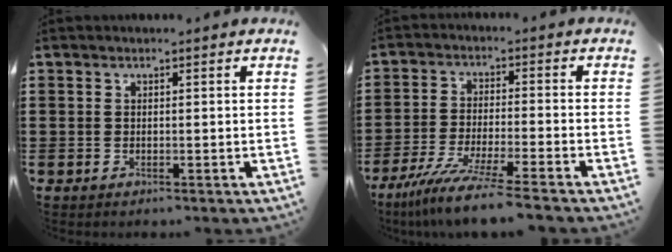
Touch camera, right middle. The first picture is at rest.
{"total": 7.8, "force": [-6.7, -0.7, 3.9], "torque": [-0.083, -0.019, -0.130]}